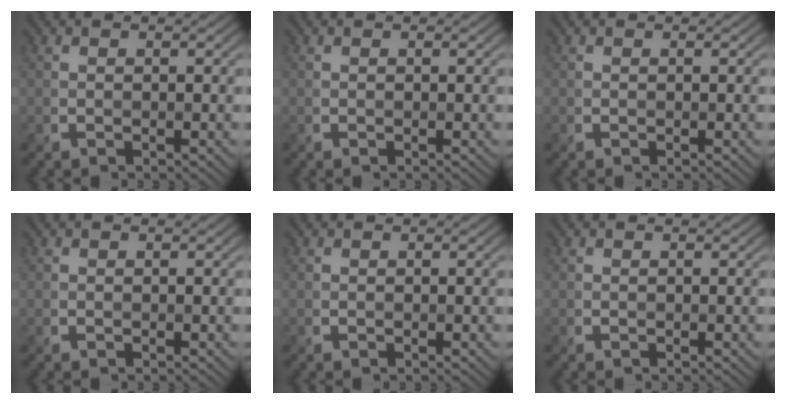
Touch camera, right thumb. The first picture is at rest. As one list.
[{"total": 0.0}, {"total": 0.0}, {"total": 0.0}, {"total": 0.0}, {"total": 0.0}]